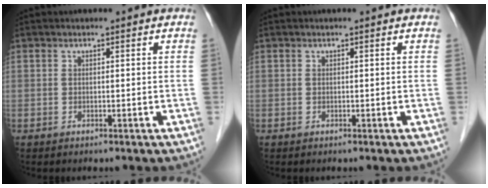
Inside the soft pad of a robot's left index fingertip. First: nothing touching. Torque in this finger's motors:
{"motor_torque": [0.00, 0.00, 0.01, 0.00]}